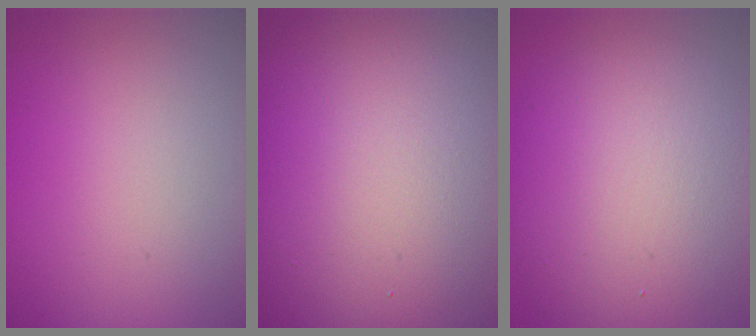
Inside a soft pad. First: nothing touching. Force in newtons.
{"total": 21.6, "press": 21.6, "slide": 0.7}
{"total": 10.6, "press": 10.6, "slide": 0.5}